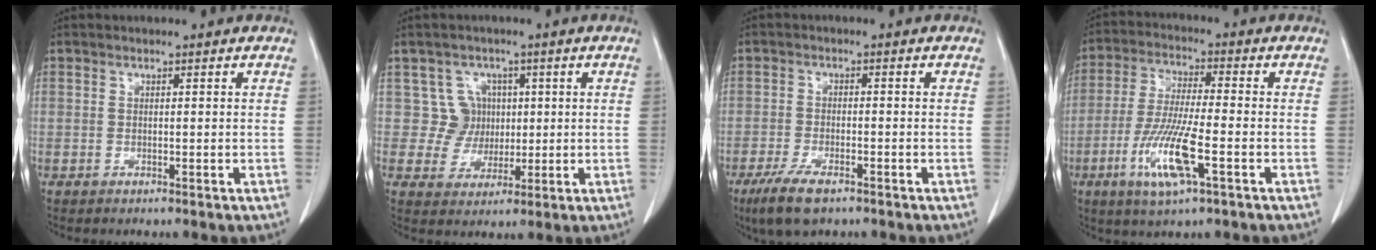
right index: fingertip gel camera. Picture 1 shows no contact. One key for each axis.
{"total": 5.3, "fx": 1.2, "fy": 5.2, "fz": 0.0, "tx": 0.013, "ty": 0.016, "tz": 0.023}
{"total": 6.8, "fx": -4.5, "fy": 2.1, "fz": 4.7, "tx": -0.094, "ty": -0.013, "tz": -0.076}
{"total": 11.4, "fx": -4.4, "fy": 1.5, "fz": 10.5, "tx": -0.213, "ty": -0.018, "tz": -0.082}